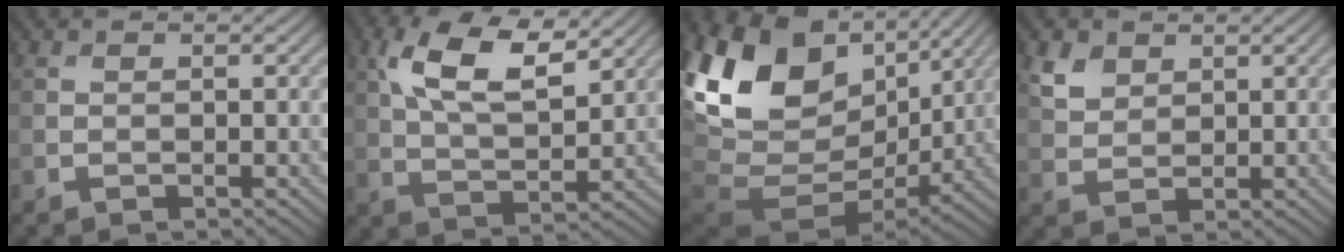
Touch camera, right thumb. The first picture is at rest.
{"total": 10.6, "force": [5.1, 4.4, 8.2], "torque": [-0.171, 0.004, 0.097]}
{"total": 19.9, "force": [4.8, 13.4, 13.9], "torque": [-0.280, -0.015, 0.115]}
{"total": 3.2, "force": [2.1, 2.1, 1.4], "torque": [-0.037, -0.001, 0.045]}